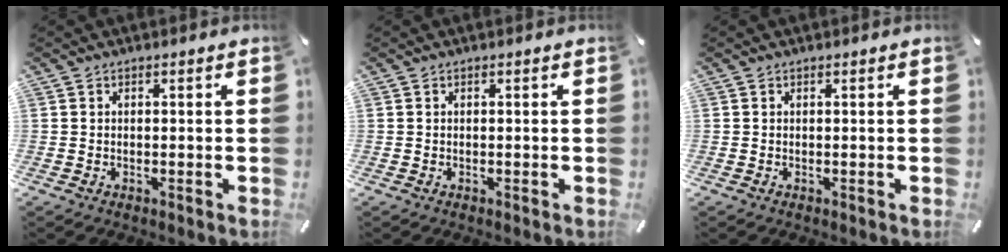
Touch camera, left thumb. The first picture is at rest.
{"total": 0.0}
{"total": 0.0}